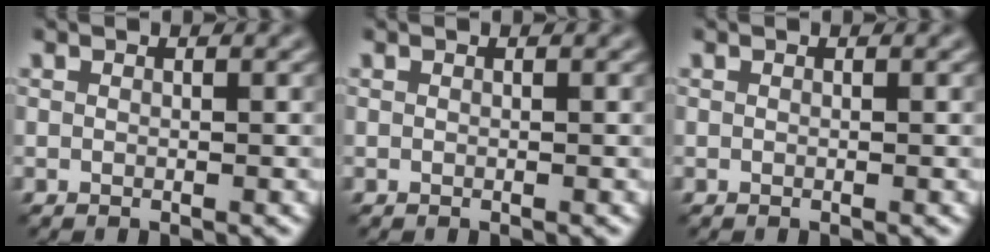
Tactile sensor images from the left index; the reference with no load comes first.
{"total": 0.0}
{"total": 0.0}